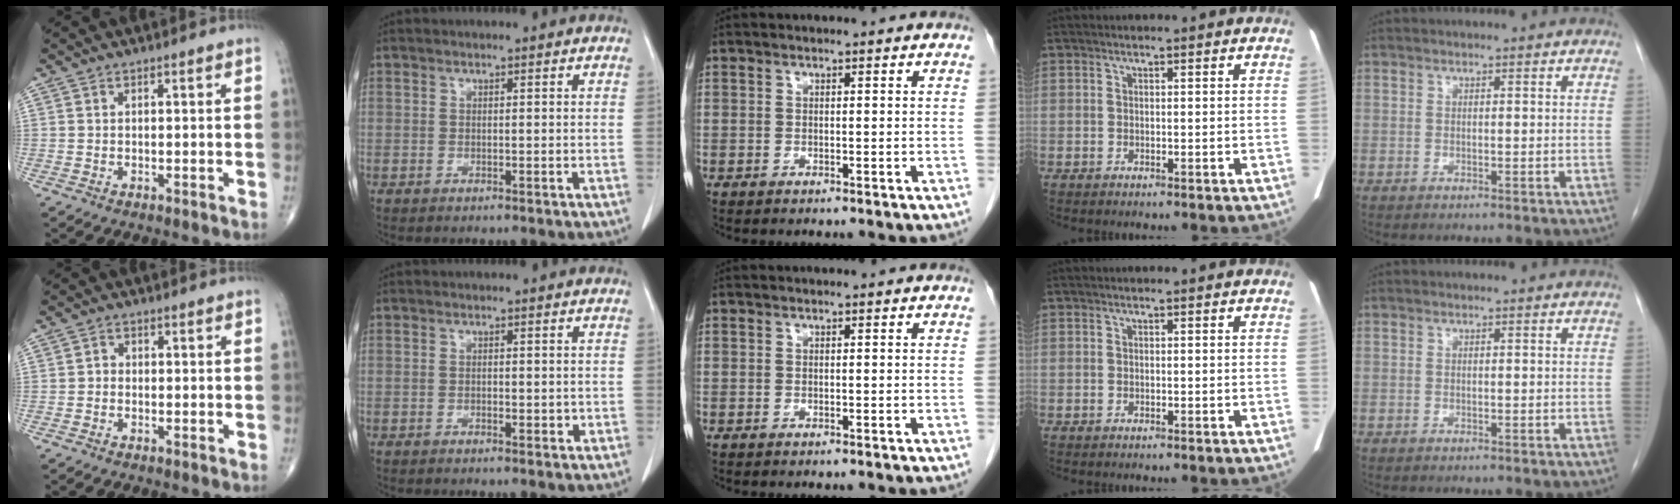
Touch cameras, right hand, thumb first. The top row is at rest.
{"thumb": {"total": 1.4, "force": [-0.3, 1.2, 0.6], "torque": [0.000, 0.006, -0.009]}, "index": {"total": 1.5, "force": [-0.3, 0.7, 1.3], "torque": [-0.021, 0.000, -0.002]}}